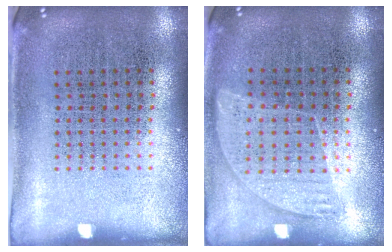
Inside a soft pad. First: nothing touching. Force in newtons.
{"total": 0.9, "press": 0.8, "slide": 0.3}